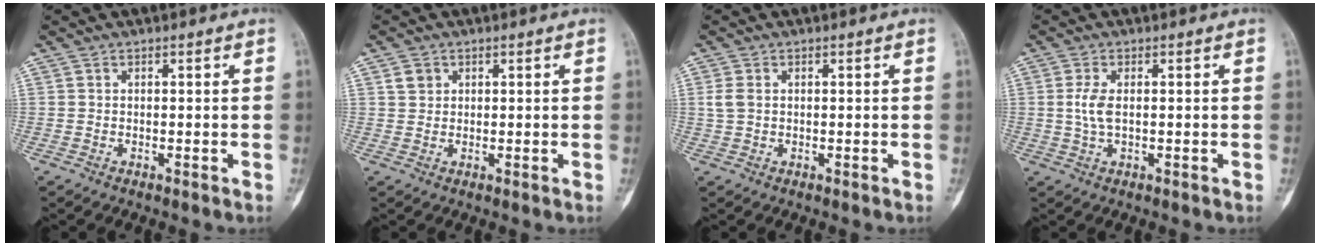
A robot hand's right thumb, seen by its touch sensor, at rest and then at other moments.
{"total": 2.2, "force": [1.1, 1.8, 0.7], "torque": [-0.004, -0.003, 0.019]}
{"total": 2.3, "force": [0.3, 1.6, 1.6], "torque": [-0.042, 0.003, 0.008]}
{"total": 3.6, "force": [0.3, 1.5, 3.2], "torque": [-0.080, -0.002, 0.009]}